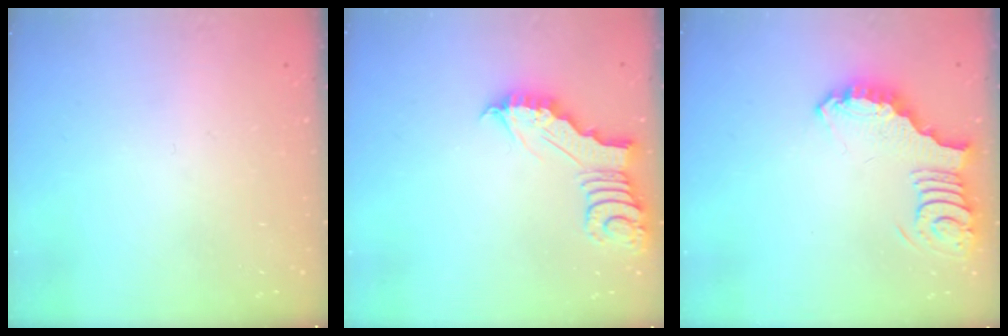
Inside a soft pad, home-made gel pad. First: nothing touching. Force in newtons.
{"total": 5.1, "press": 5.1, "slide": 0.2}
{"total": 3.9, "press": 3.9, "slide": 0.6}